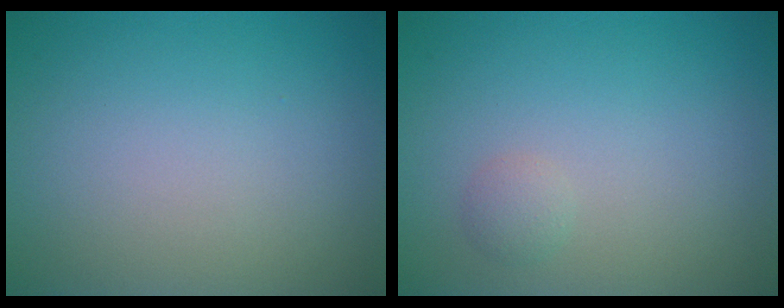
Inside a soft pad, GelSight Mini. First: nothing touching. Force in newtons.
{"total": 1.0, "press": 1.0, "slide": 0.1}